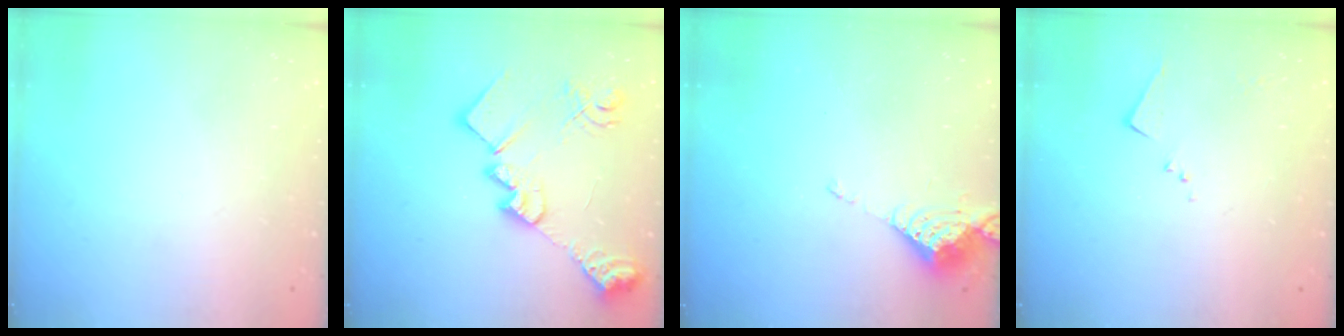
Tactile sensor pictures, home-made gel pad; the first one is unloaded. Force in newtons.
{"total": 21.1, "press": 21.1, "slide": 1.0}
{"total": 5.7, "press": 5.7, "slide": 0.6}
{"total": 4.4, "press": 4.3, "slide": 0.5}